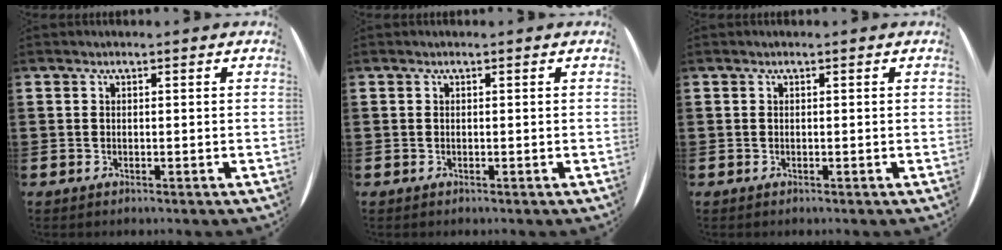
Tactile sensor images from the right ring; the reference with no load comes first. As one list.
[{"total": 0.0}, {"total": 0.0}]